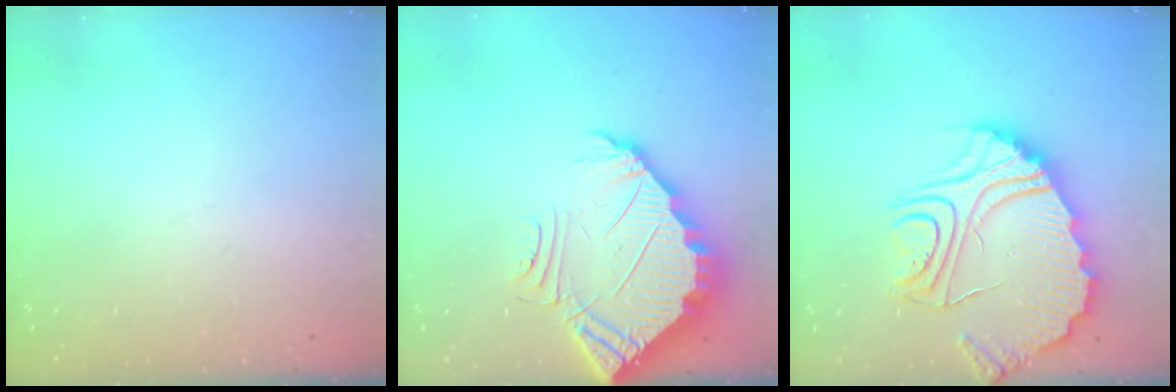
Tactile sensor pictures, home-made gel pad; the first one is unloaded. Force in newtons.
{"total": 5.7, "press": 5.7, "slide": 0.3}
{"total": 14.2, "press": 14.1, "slide": 1.3}